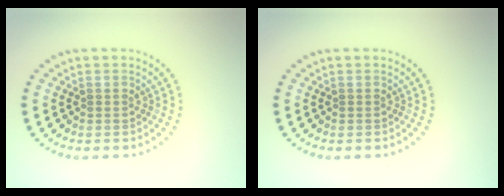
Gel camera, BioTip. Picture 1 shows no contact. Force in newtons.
{"total": 0.0}